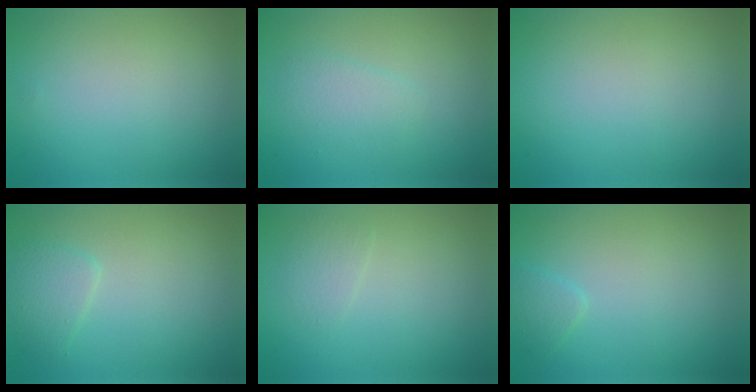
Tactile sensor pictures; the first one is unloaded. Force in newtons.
{"total": 1.8, "press": 1.8, "slide": 0.1}
{"total": 0.0}
{"total": 1.9, "press": 1.9, "slide": 0.1}
{"total": 1.3, "press": 1.2, "slide": 0.0}
{"total": 1.2, "press": 1.2, "slide": 0.1}